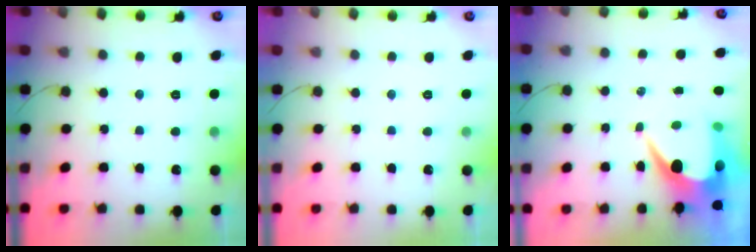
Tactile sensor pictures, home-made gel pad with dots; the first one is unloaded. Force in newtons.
{"total": 0.0}
{"total": 9.1, "press": 9.1, "slide": 0.9}